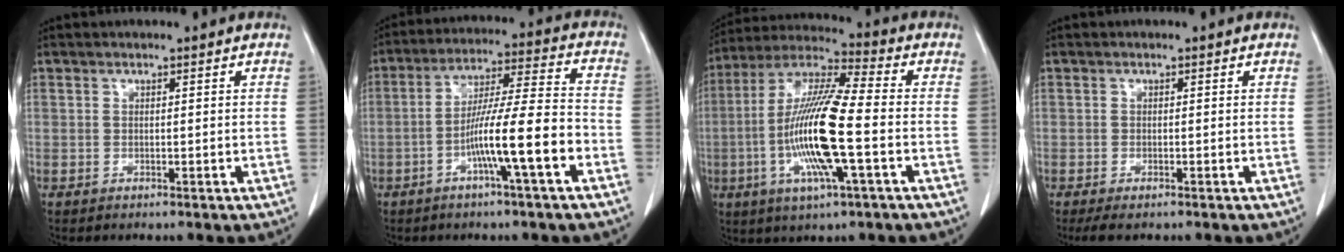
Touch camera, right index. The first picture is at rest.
{"total": 11.0, "force": [-4.2, -0.3, 10.2], "torque": [-0.184, 0.007, -0.076]}
{"total": 16.5, "force": [-3.4, 1.3, 16.1], "torque": [-0.328, -0.009, -0.068]}
{"total": 2.5, "force": [-1.7, 0.8, 1.5], "torque": [-0.027, -0.006, -0.024]}